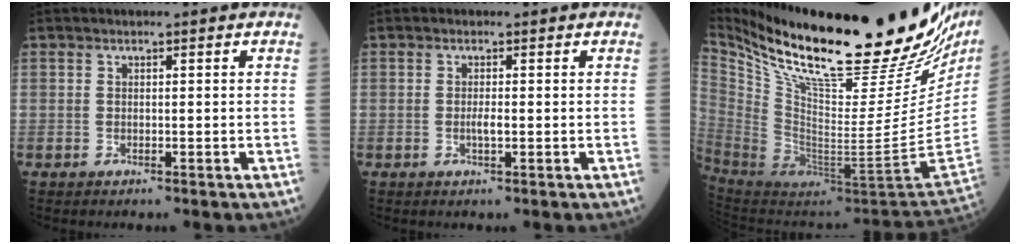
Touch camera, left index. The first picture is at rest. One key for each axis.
{"total": 1.2, "fx": -0.2, "fy": 0.3, "fz": 1.2, "tx": -0.024, "ty": -0.001, "tz": -0.002}
{"total": 36.7, "fx": 26.9, "fy": 7.3, "fz": 23.9, "tx": -0.374, "ty": -0.052, "tz": 0.407}